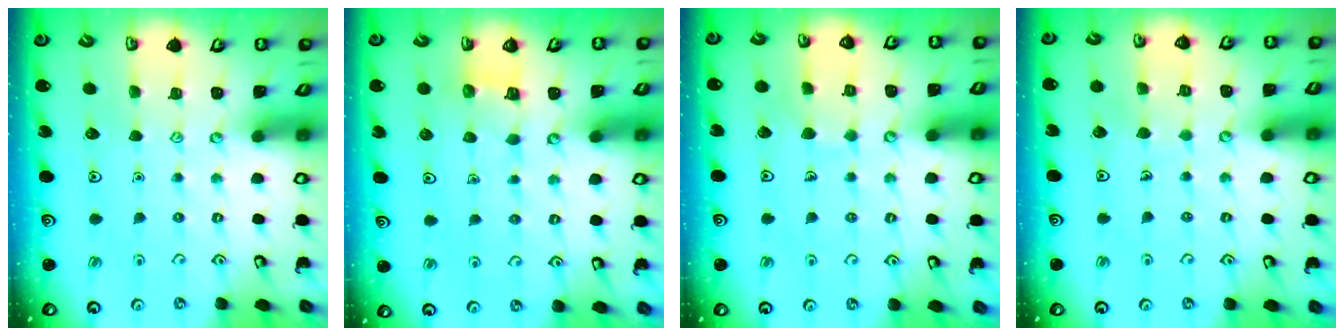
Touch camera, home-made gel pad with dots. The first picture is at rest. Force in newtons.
{"total": 4.1, "press": 4.1, "slide": 0.4}
{"total": 5.7, "press": 5.7, "slide": 0.5}
{"total": 3.3, "press": 3.3, "slide": 0.2}